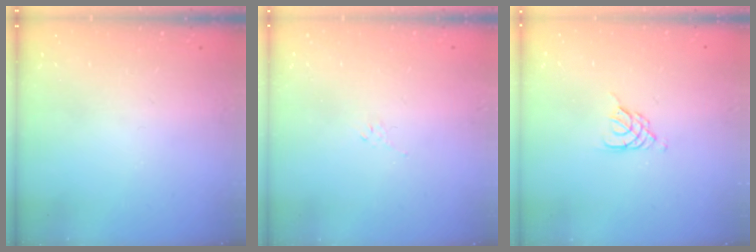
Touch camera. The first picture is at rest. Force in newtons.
{"total": 4.3, "press": 4.2, "slide": 0.9}
{"total": 4.1, "press": 4.1, "slide": 0.6}